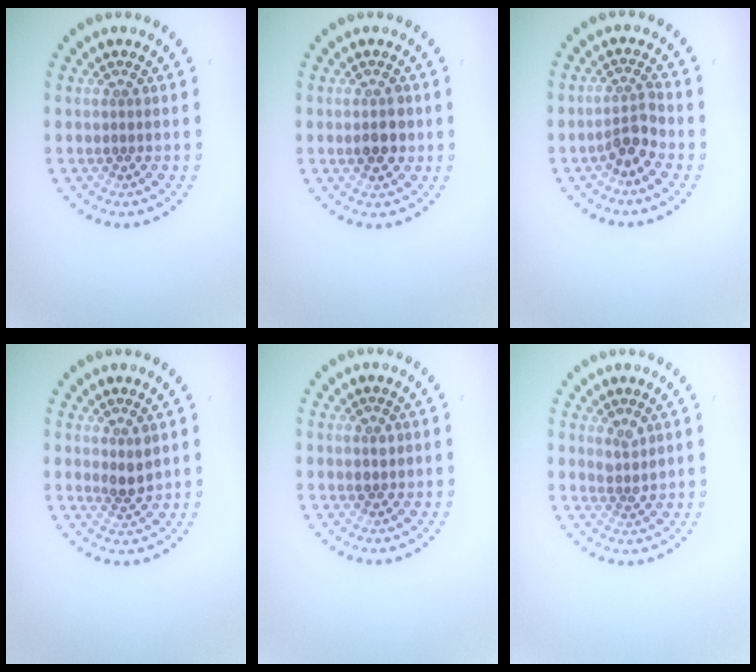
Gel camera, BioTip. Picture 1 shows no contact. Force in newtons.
{"total": 2.2, "press": 2.1, "slide": 0.2}
{"total": 2.4, "press": 1.8, "slide": 1.6}
{"total": 1.8, "press": 1.6, "slide": 0.9}
{"total": 0.9, "press": 0.8, "slide": 0.1}
{"total": 1.3, "press": 1.1, "slide": 0.7}